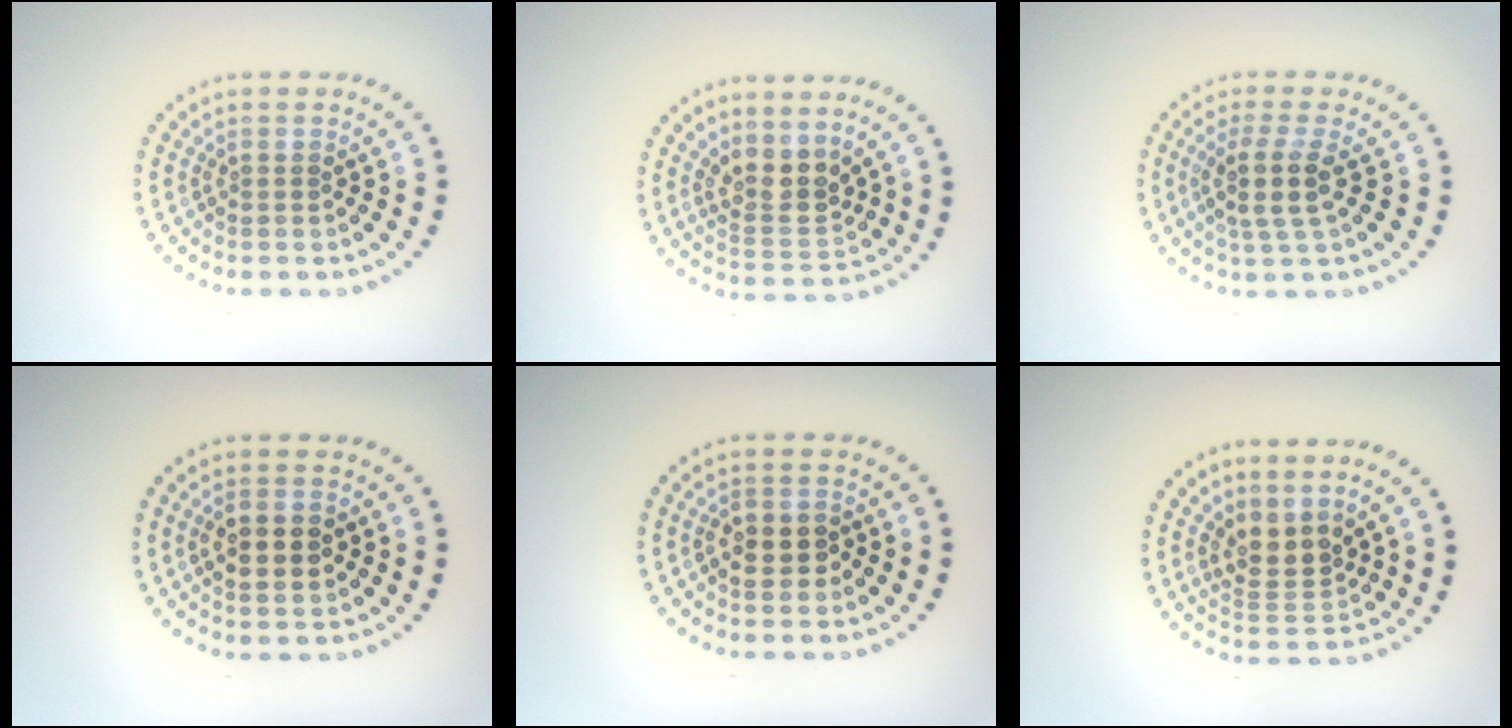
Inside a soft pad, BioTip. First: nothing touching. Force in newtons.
{"total": 3.2, "press": 2.7, "slide": 1.7}
{"total": 3.2, "press": 2.6, "slide": 1.9}
{"total": 2.8, "press": 2.8, "slide": 0.2}
{"total": 2.6, "press": 2.6, "slide": 0.6}
{"total": 2.9, "press": 2.4, "slide": 1.6}